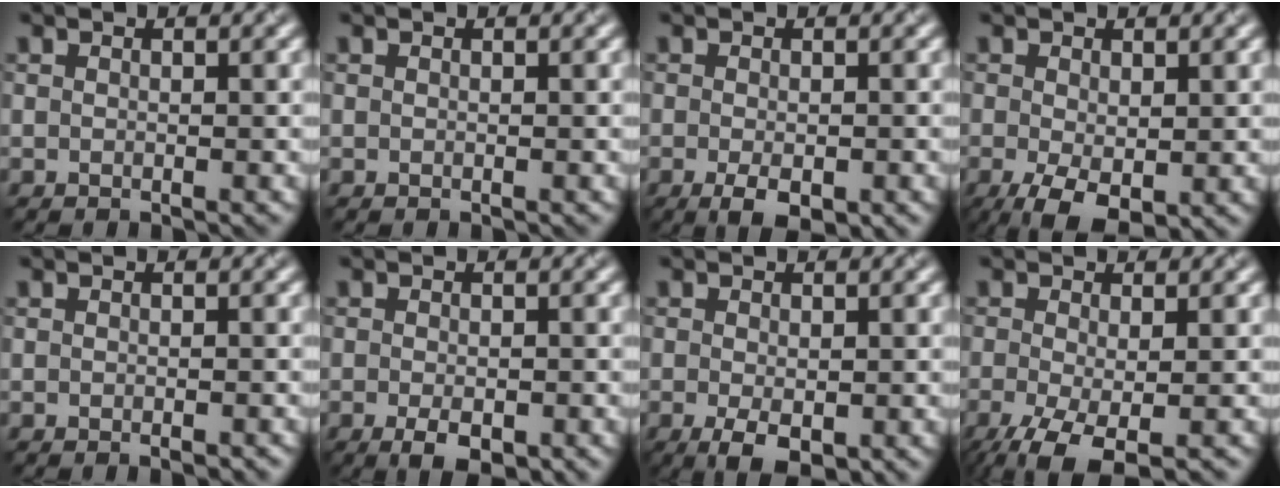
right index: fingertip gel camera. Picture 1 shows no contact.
{"total": 0.0}
{"total": 3.3, "force": [-1.4, 1.2, 2.7], "torque": [-0.044, -0.009, -0.019]}
{"total": 5.0, "force": [-1.5, 2.4, 4.1], "torque": [-0.090, -0.016, -0.022]}
{"total": 0.7, "force": [-0.4, 0.2, 0.6], "torque": [-0.007, -0.002, -0.004]}
{"total": 3.2, "force": [-1.4, 1.3, 2.5], "torque": [-0.041, -0.008, -0.019]}
{"total": 3.2, "force": [-1.0, 1.4, 2.6], "torque": [-0.046, -0.011, -0.013]}
{"total": 5.6, "force": [-2.7, 1.8, 4.5], "torque": [-0.099, -0.014, -0.051]}